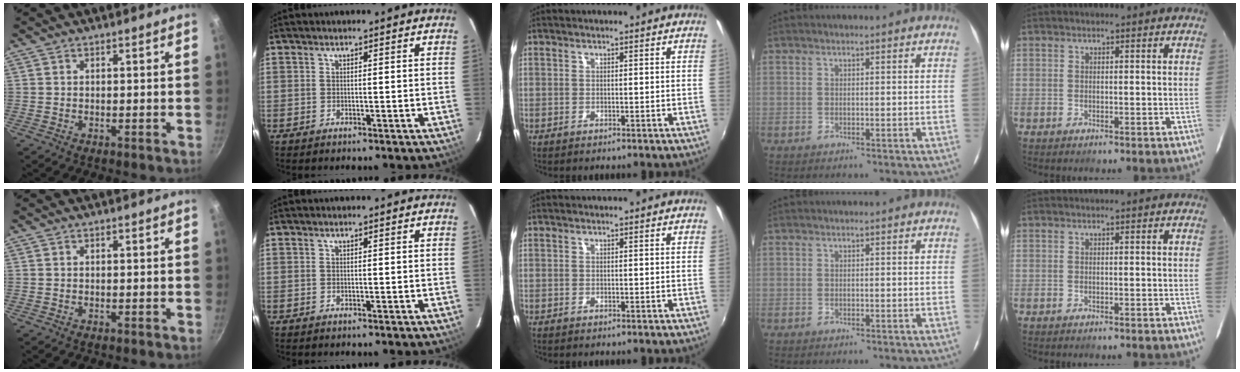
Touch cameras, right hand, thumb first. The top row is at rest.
{}